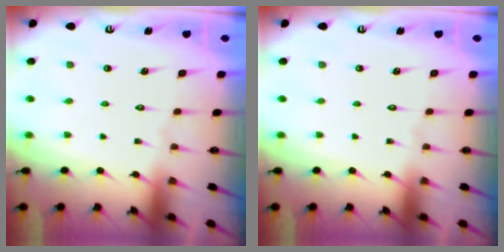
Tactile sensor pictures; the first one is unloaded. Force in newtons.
{"total": 0.0}